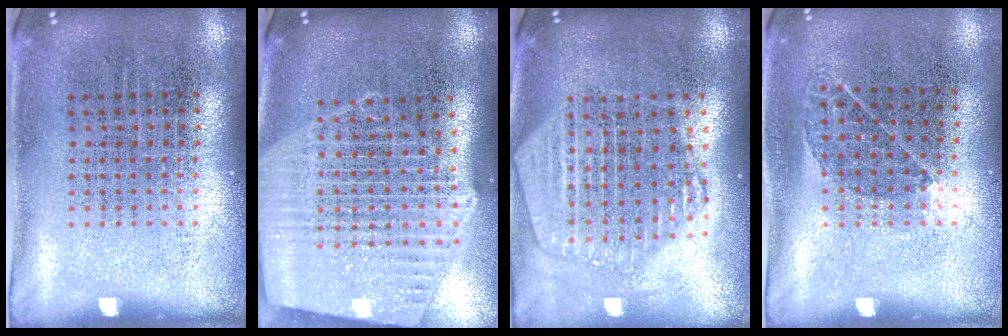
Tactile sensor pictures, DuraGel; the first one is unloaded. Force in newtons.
{"total": 2.6, "press": 2.2, "slide": 1.3}
{"total": 2.1, "press": 1.9, "slide": 1.0}
{"total": 0.8, "press": 0.7, "slide": 0.4}